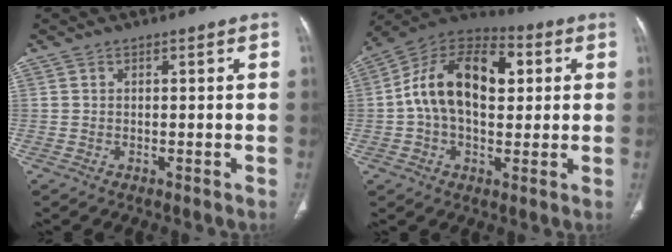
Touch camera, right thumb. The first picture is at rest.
{"total": 18.2, "force": [2.5, 11.3, 14.1], "torque": [-0.219, 0.030, 0.036]}